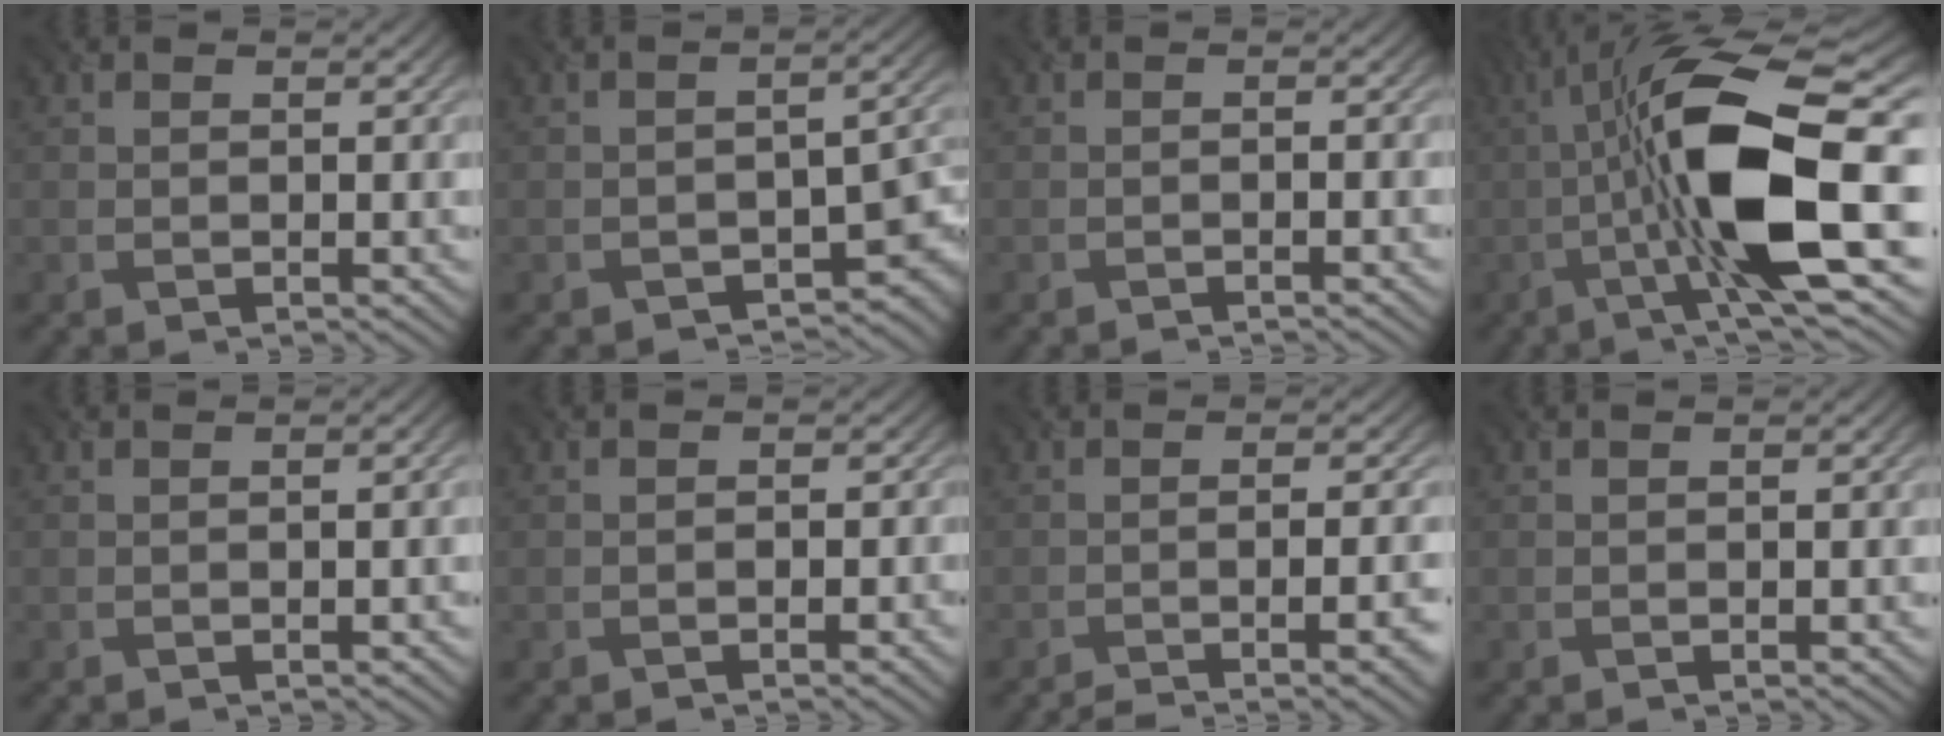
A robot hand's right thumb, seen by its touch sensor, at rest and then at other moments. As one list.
[{"total": 6.0, "force": [-3.2, 2.9, 4.1], "torque": [-0.043, -0.011, -0.046]}, {"total": 1.0, "force": [-0.9, 0.0, 0.5], "torque": [-0.006, 0.002, -0.018]}, {"total": 16.3, "force": [-2.2, 3.9, 15.6], "torque": [-0.278, 0.024, -0.046]}, {"total": 1.2, "force": [-0.6, 0.2, 1.0], "torque": [-0.014, 0.003, -0.010]}, {"total": 0.9, "force": [-0.8, 0.4, 0.2], "torque": [-0.001, 0.000, -0.013]}, {"total": 7.6, "force": [-4.2, 1.6, 6.1], "torque": [-0.084, 0.002, -0.067]}, {"total": 0.6, "force": [-0.4, 0.1, 0.5], "torque": [-0.007, 0.002, -0.007]}]